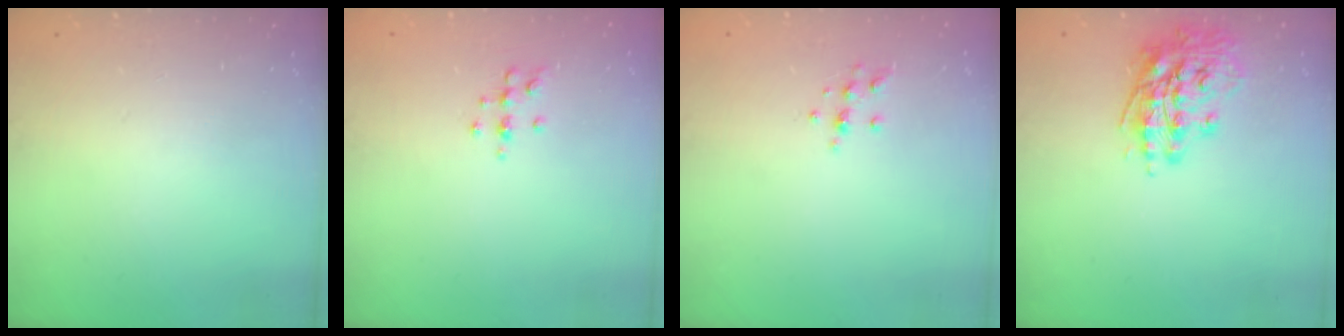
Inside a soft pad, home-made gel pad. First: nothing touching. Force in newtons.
{"total": 4.9, "press": 4.8, "slide": 0.7}
{"total": 7.0, "press": 6.9, "slide": 0.7}
{"total": 14.8, "press": 14.6, "slide": 2.5}